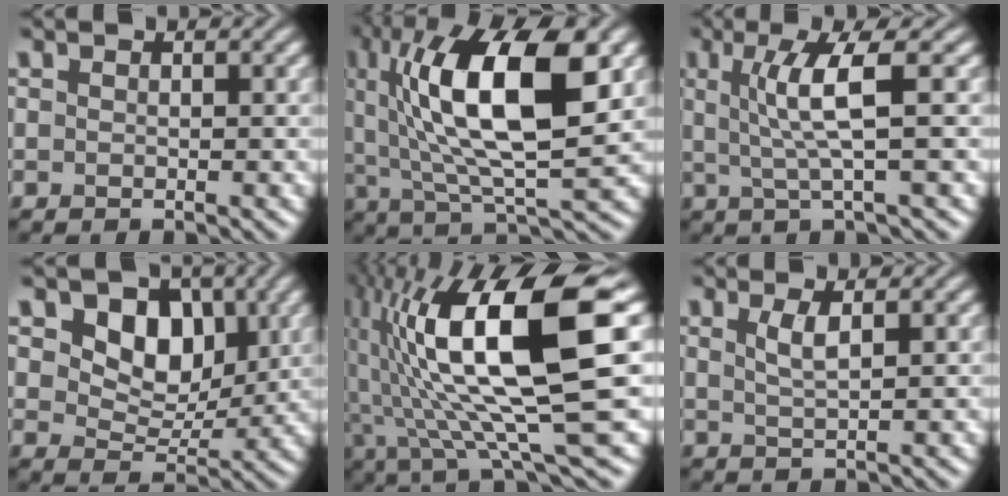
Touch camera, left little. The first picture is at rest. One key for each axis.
{"total": 13.5, "fx": 3.8, "fy": 4.3, "fz": 12.2, "tx": -0.203, "ty": 0.013, "tz": 0.061}
{"total": 4.7, "fx": 0.8, "fy": 0.7, "fz": 4.6, "tx": -0.088, "ty": 0.003, "tz": 0.019}
{"total": 5.7, "fx": 2.1, "fy": 4.0, "fz": 3.5, "tx": -0.060, "ty": -0.011, "tz": 0.025}
{"total": 16.3, "fx": 2.6, "fy": 4.0, "fz": 15.6, "tx": -0.278, "ty": 0.009, "tz": 0.049}
{"total": 1.9, "fx": 0.7, "fy": 0.5, "fz": 1.6, "tx": -0.032, "ty": -0.001, "tz": 0.013}